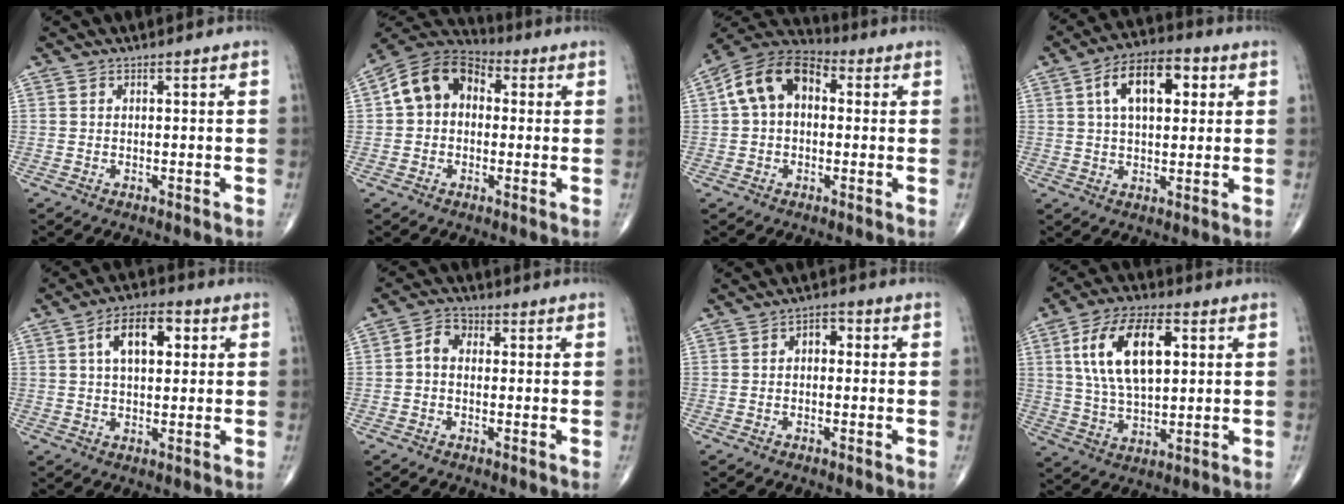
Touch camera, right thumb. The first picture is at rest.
{"total": 11.2, "force": [1.4, 8.5, 7.1], "torque": [-0.107, 0.032, 0.006]}
{"total": 12.0, "force": [1.9, 8.1, 8.6], "torque": [-0.141, 0.035, 0.018]}
{"total": 13.9, "force": [4.2, 7.4, 10.9], "torque": [-0.160, 0.012, 0.062]}
{"total": 9.8, "force": [2.8, 5.3, 7.8], "torque": [-0.111, 0.010, 0.040]}
{"total": 4.0, "force": [0.0, 3.1, 2.5], "torque": [-0.034, 0.016, -0.010]}
{"total": 3.2, "force": [0.4, 2.1, 2.3], "torque": [-0.019, 0.013, -0.001]}
{"total": 16.0, "force": [4.3, 8.1, 13.1], "torque": [-0.232, -0.001, 0.081]}